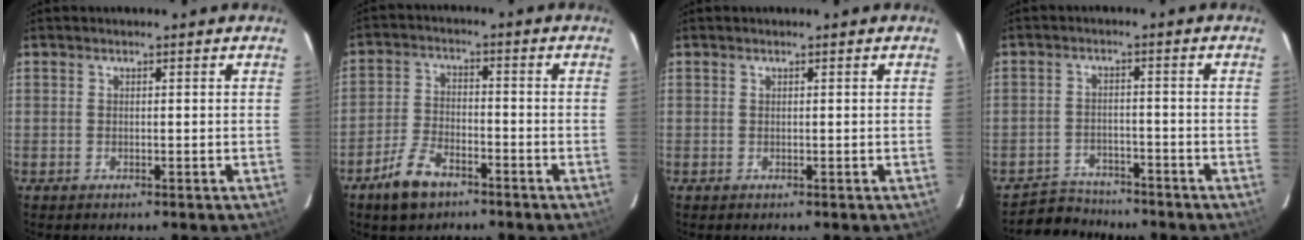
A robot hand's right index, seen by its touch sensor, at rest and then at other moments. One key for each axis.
{"total": 7.6, "fx": -5.2, "fy": 3.6, "fz": 4.1, "tx": -0.101, "ty": 0.002, "tz": -0.098}
{"total": 0.0}
{"total": 6.1, "fx": -5.6, "fy": 2.4, "fz": -0.2, "tx": -0.013, "ty": 0.012, "tz": -0.092}